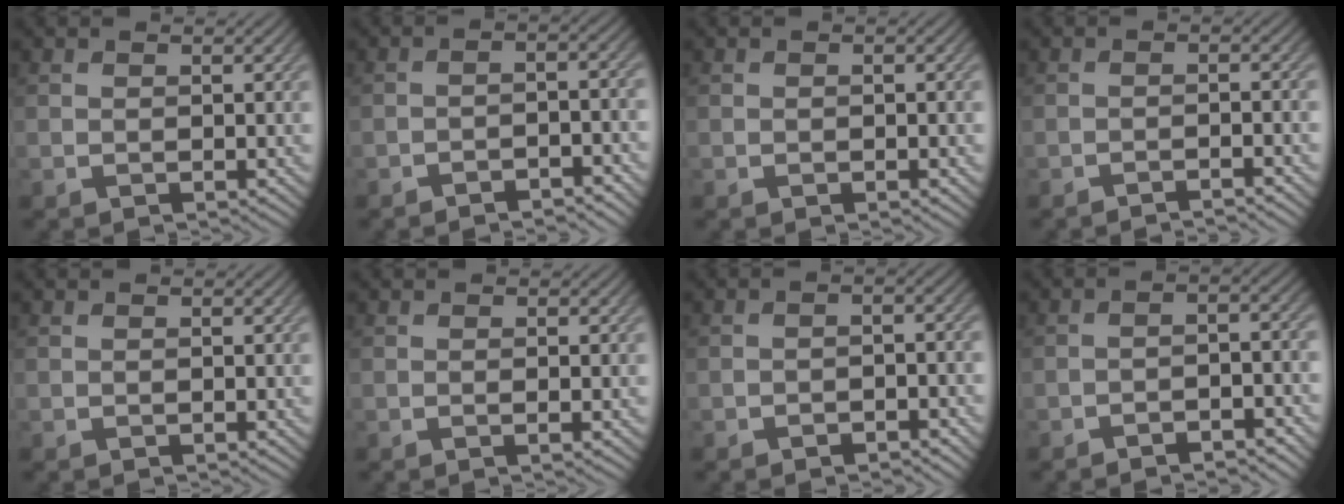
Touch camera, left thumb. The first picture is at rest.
{"total": 3.5, "force": [-2.9, 0.5, 2.0], "torque": [-0.033, 0.011, -0.047]}
{"total": 1.1, "force": [-0.3, 0.3, 1.0], "torque": [-0.014, -0.001, -0.003]}
{"total": 2.8, "force": [-2.1, 0.2, 1.8], "torque": [-0.023, 0.009, -0.046]}
{"total": 0.0}
{"total": 0.8, "force": [-0.1, 0.0, 0.8], "torque": [-0.016, 0.002, -0.004]}
{"total": 2.7, "force": [-1.9, 0.6, 1.9], "torque": [-0.033, 0.007, -0.031]}
{"total": 4.4, "force": [-3.1, 0.7, 3.0], "torque": [-0.048, 0.011, -0.049]}